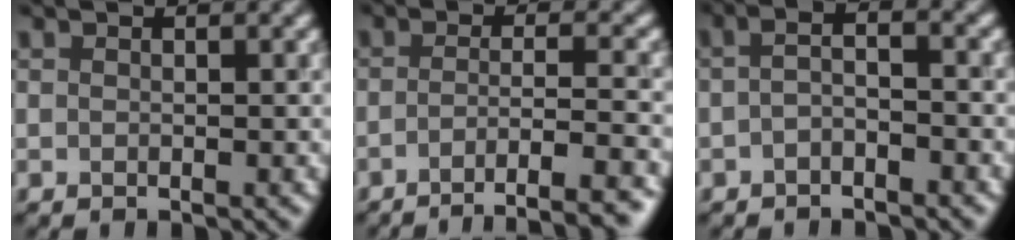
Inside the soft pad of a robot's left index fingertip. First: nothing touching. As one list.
[{"total": 6.6, "force": [-4.3, 1.0, 4.8], "torque": [-0.062, 0.011, -0.048]}, {"total": 1.6, "force": [-1.1, 0.1, 1.2], "torque": [-0.028, 0.006, -0.014]}]